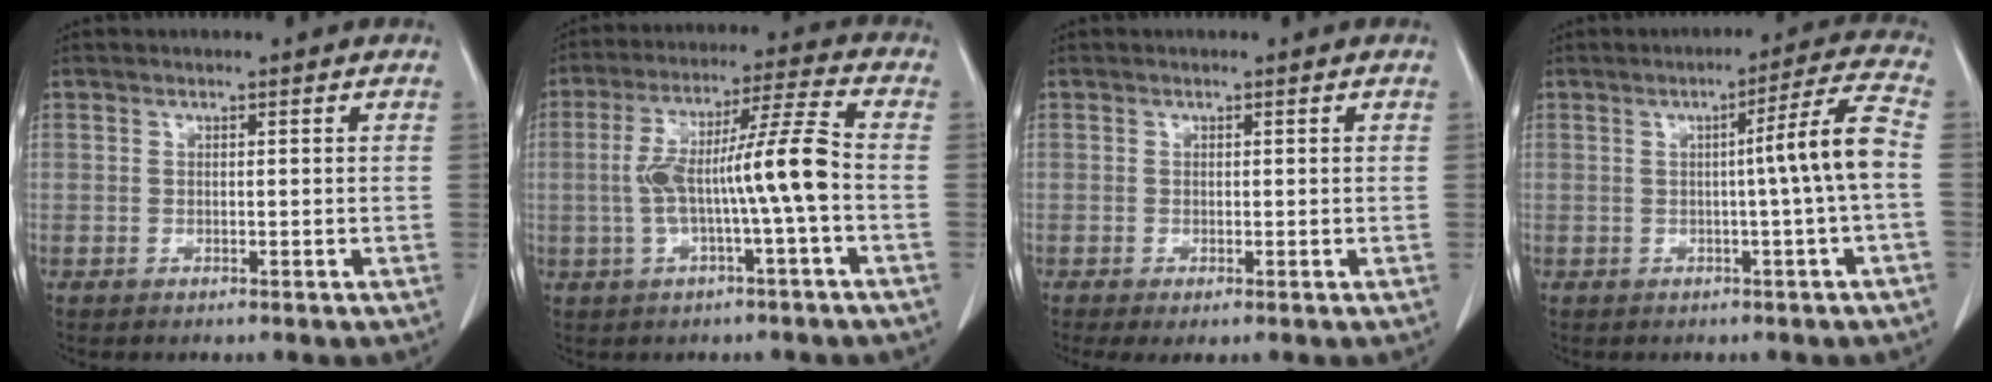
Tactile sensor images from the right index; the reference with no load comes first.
{"total": 11.2, "force": [-1.5, -0.2, 11.1], "torque": [-0.206, 0.026, -0.030]}
{"total": 1.7, "force": [-0.6, 0.6, 1.5], "torque": [-0.025, -0.004, -0.007]}
{"total": 7.2, "force": [-0.6, -1.5, 7.0], "torque": [-0.099, 0.011, -0.009]}